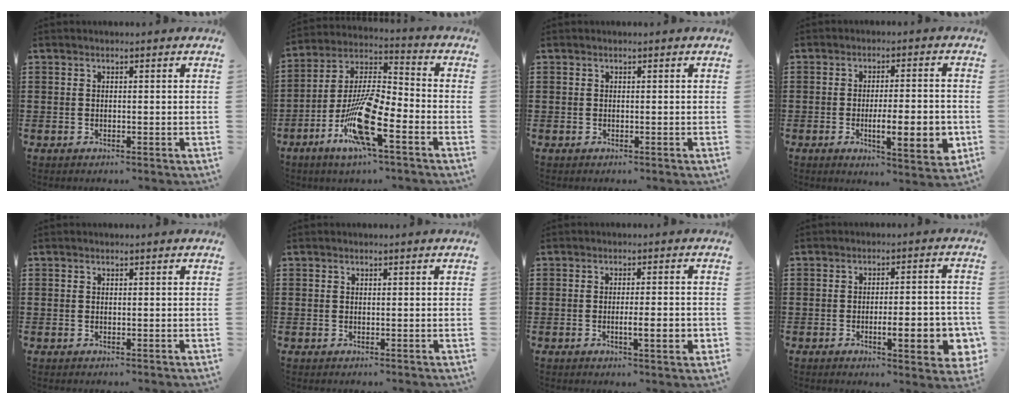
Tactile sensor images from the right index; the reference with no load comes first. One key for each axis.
{"total": 12.7, "fx": -6.3, "fy": 2.8, "fz": 10.7, "tx": -0.232, "ty": -0.012, "tz": -0.123}
{"total": 0.0}
{"total": 9.0, "fx": -2.1, "fy": 2.3, "fz": 8.5, "tx": -0.120, "ty": -0.008, "tz": -0.031}
{"total": 0.0}
{"total": 0.0}
{"total": 4.6, "fx": -1.1, "fy": 0.5, "fz": 4.5, "tx": -0.065, "ty": -0.008, "tz": -0.020}
{"total": 7.8, "fx": -2.1, "fy": 1.9, "fz": 7.3, "tx": -0.099, "ty": -0.006, "tz": -0.035}